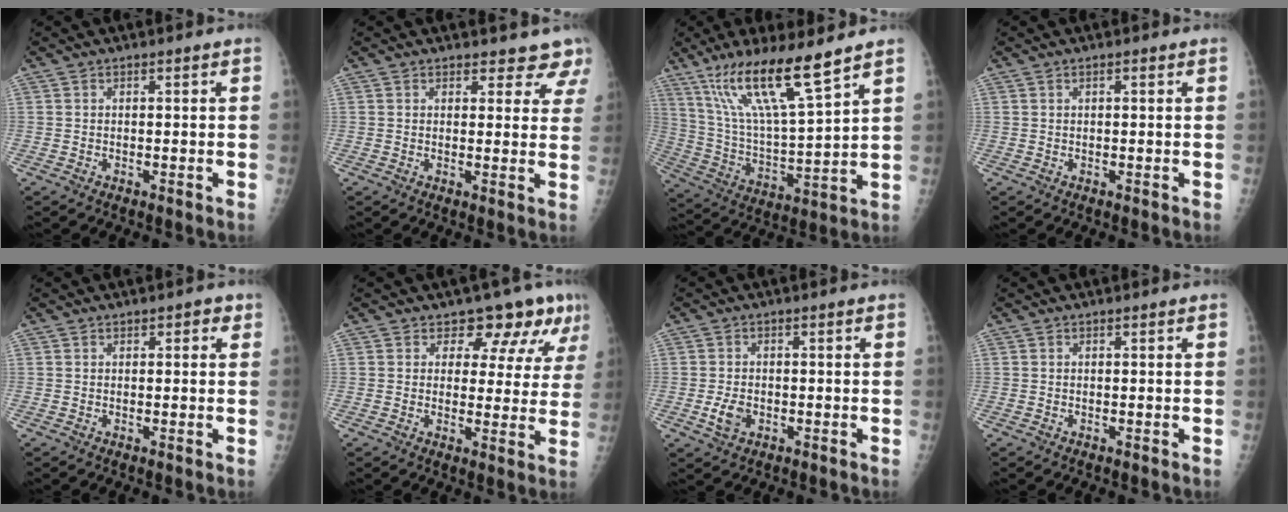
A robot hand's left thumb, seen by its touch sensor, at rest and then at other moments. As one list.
[{"total": 5.6, "force": [5.1, 2.3, 0.5], "torque": [0.037, -0.026, 0.038]}, {"total": 17.0, "force": [11.4, 2.0, 12.4], "torque": [-0.223, -0.056, 0.223]}, {"total": 0.7, "force": [0.4, 0.1, 0.6], "torque": [-0.012, 0.003, 0.006]}, {"total": 1.5, "force": [0.8, 0.9, 1.0], "torque": [0.004, 0.001, 0.006]}, {"total": 9.1, "force": [6.7, 5.0, 3.5], "torque": [0.002, -0.035, 0.065]}, {"total": 3.4, "force": [-1.1, 2.3, 2.3], "torque": [-0.041, 0.004, -0.016]}, {"total": 0.0}]